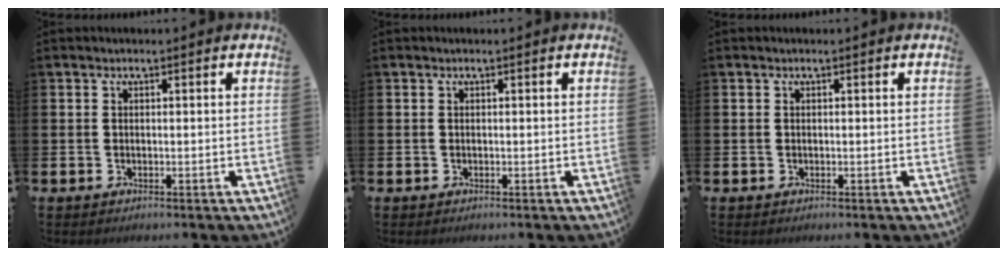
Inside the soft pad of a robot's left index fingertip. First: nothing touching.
{"total": 0.0}
{"total": 0.0}